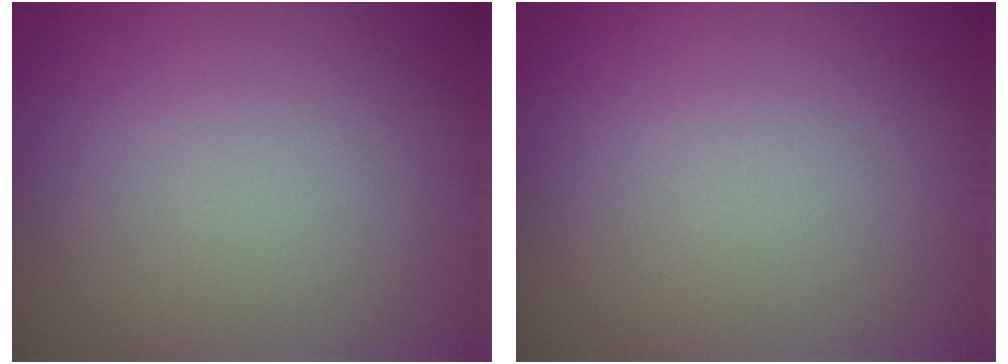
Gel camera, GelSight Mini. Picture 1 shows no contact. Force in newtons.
{"total": 0.0}